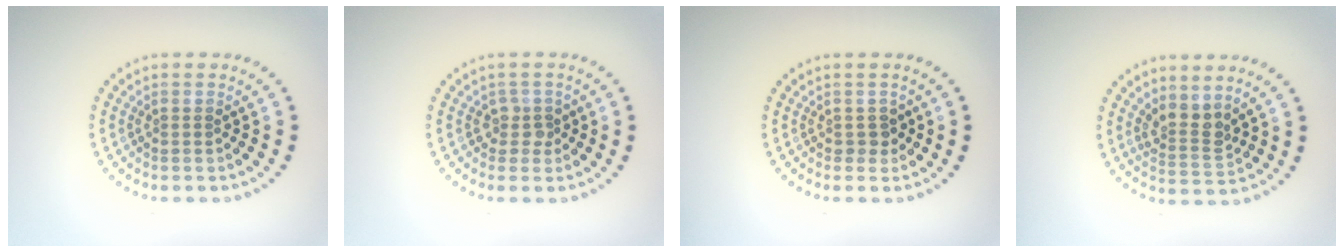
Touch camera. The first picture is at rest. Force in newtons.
{"total": 1.3, "press": 1.1, "slide": 0.7}
{"total": 1.1, "press": 1.0, "slide": 0.5}
{"total": 2.6, "press": 1.9, "slide": 1.8}